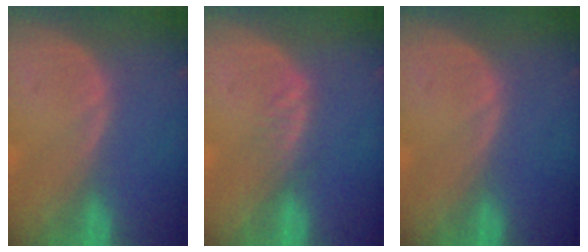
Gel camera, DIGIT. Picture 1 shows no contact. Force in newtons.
{"total": 2.0, "press": 2.0, "slide": 0.2}
{"total": 0.0}